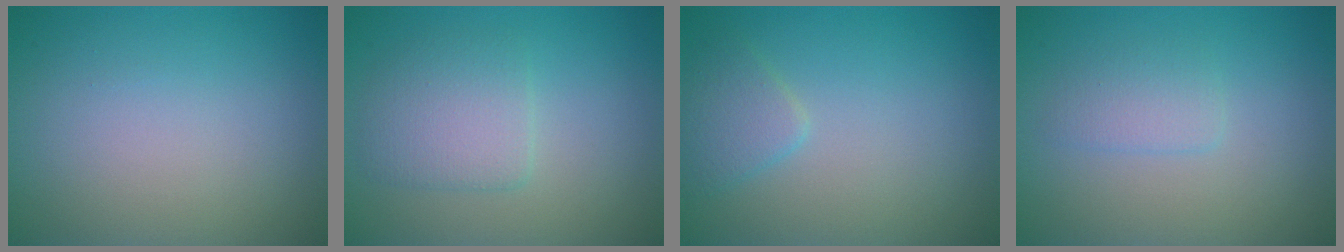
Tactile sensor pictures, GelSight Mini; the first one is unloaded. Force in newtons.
{"total": 3.0, "press": 3.0, "slide": 0.4}
{"total": 1.9, "press": 1.9, "slide": 0.2}
{"total": 1.6, "press": 1.6, "slide": 0.0}